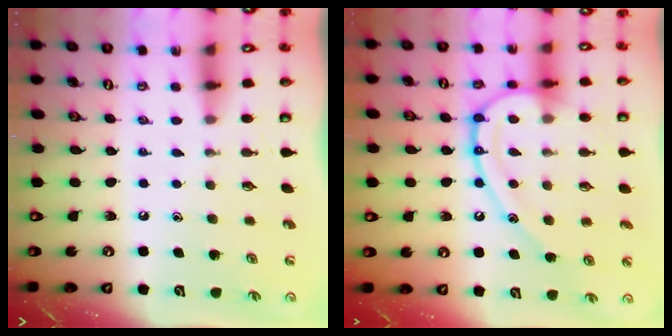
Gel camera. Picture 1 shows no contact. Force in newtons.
{"total": 15.6, "press": 15.5, "slide": 1.6}